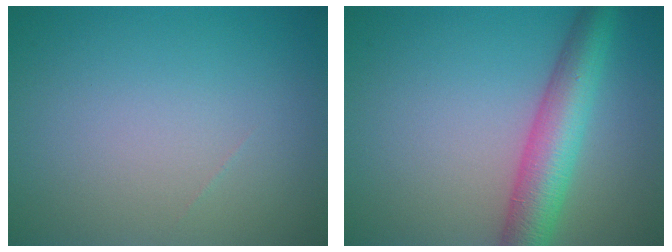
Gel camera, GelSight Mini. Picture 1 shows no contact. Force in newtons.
{"total": 6.0, "press": 6.0, "slide": 0.2}